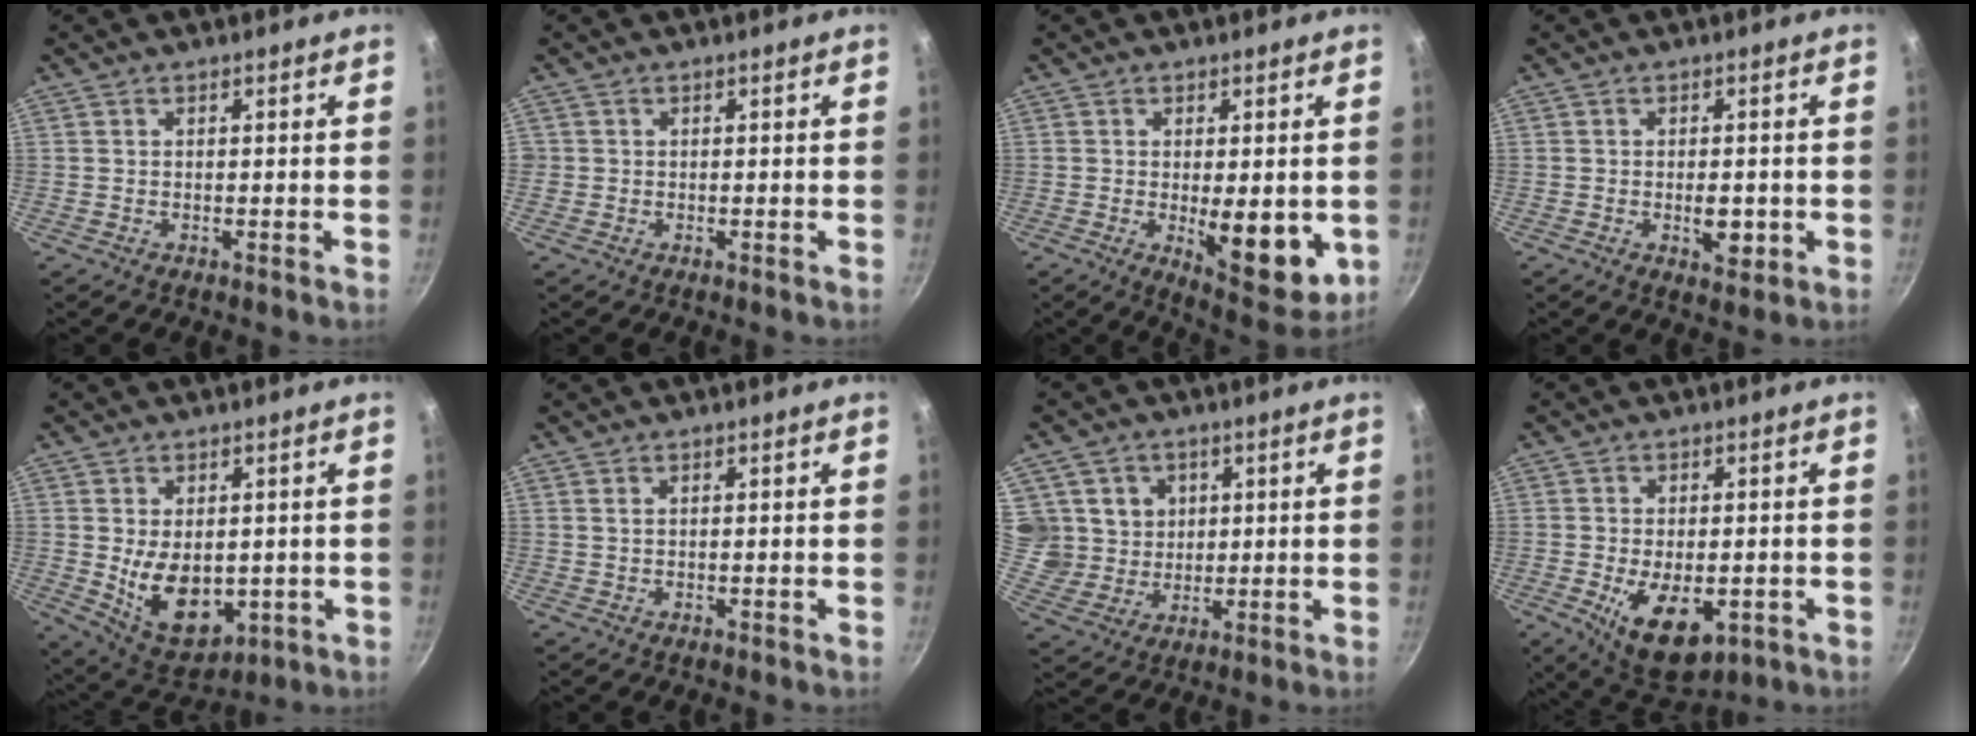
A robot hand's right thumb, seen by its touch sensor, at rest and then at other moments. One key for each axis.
{"total": 0.8, "fx": -0.1, "fy": 0.8, "fz": 0.1, "tx": 0.002, "ty": 0.002, "tz": -0.003}
{"total": 12.2, "fx": -1.5, "fy": 4.9, "fz": 11.0, "tx": -0.113, "ty": -0.017, "tz": -0.008}
{"total": 4.4, "fx": -0.9, "fy": 2.2, "fz": 3.7, "tx": -0.043, "ty": -0.001, "tz": -0.010}
{"total": 12.2, "fx": -0.5, "fy": 7.9, "fz": 9.2, "tx": -0.122, "ty": -0.022, "tz": 0.018}
{"total": 0.8, "fx": 0.3, "fy": 0.5, "fz": 0.6, "tx": -0.010, "ty": 0.001, "tz": 0.006}
{"total": 9.5, "fx": 2.6, "fy": 8.7, "fz": 2.7, "tx": -0.020, "ty": -0.015, "tz": 0.054}
{"total": 11.5, "fx": -3.2, "fy": 6.2, "fz": 9.1, "tx": -0.120, "ty": -0.005, "tz": -0.035}